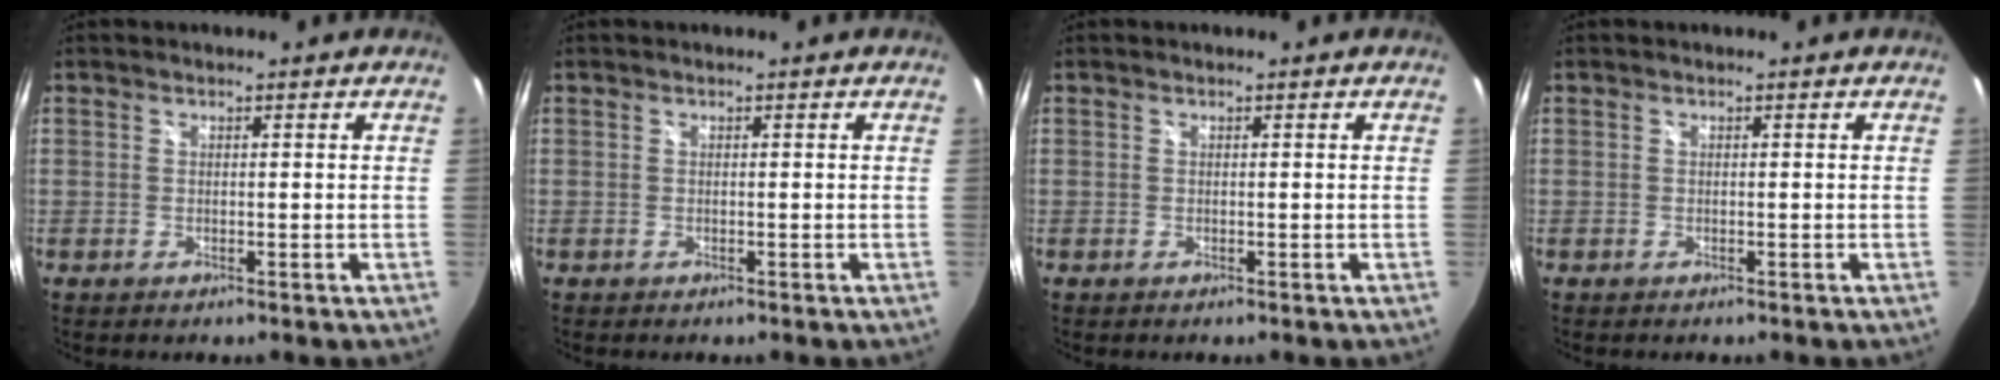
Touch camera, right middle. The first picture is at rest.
{"total": 0.0}
{"total": 0.0}
{"total": 0.0}